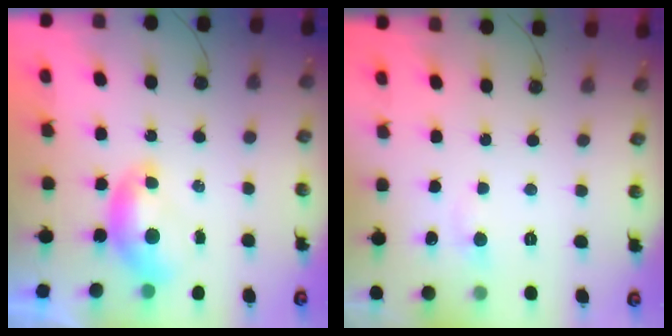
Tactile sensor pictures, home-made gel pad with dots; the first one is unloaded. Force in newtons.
{"total": 0.9, "press": 0.6, "slide": 0.7}